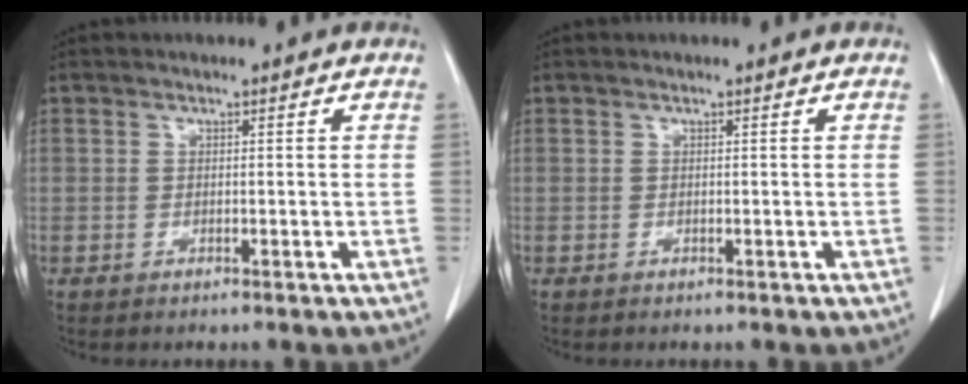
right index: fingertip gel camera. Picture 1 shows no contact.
{"total": 0.0}